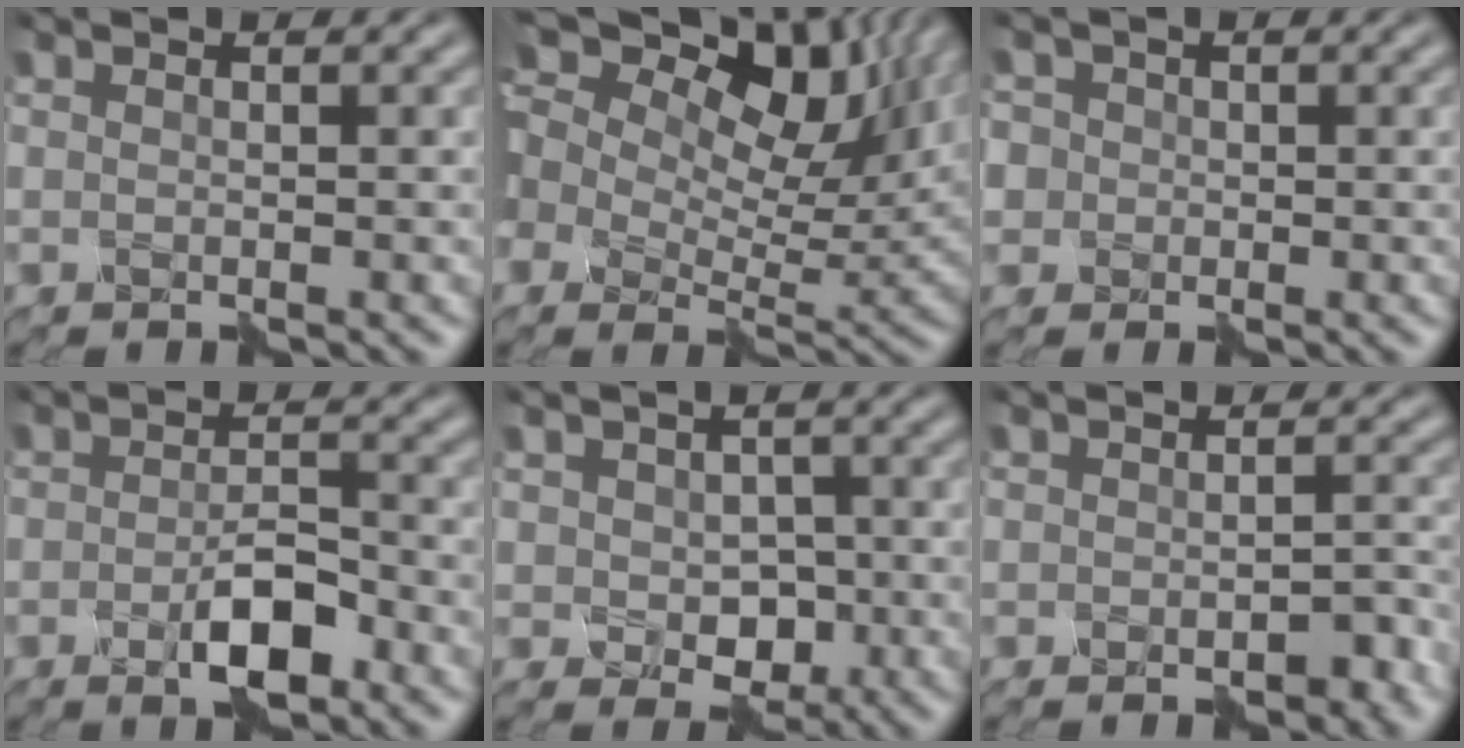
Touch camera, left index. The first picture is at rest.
{"total": 17.3, "force": [8.3, 9.5, 11.8], "torque": [-0.244, 0.058, 0.122]}
{"total": 3.1, "force": [0.2, 3.0, 0.6], "torque": [-0.015, 0.016, -0.005]}
{"total": 3.7, "force": [-2.0, 1.4, 2.8], "torque": [-0.046, -0.001, -0.037]}
{"total": 3.2, "force": [-0.9, 2.5, 1.7], "torque": [-0.029, -0.007, -0.012]}
{"total": 1.8, "force": [-1.2, 0.8, 1.0], "torque": [-0.009, -0.002, -0.018]}